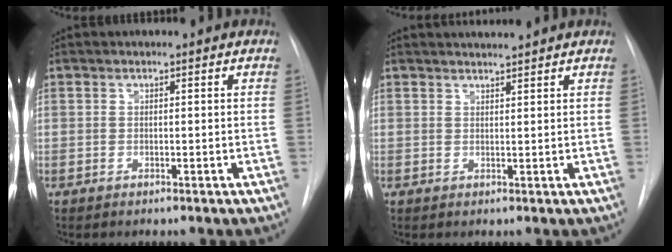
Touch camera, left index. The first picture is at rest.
{"total": 1.6, "force": [1.5, -0.5, 0.2], "torque": [-0.002, 0.005, 0.029]}